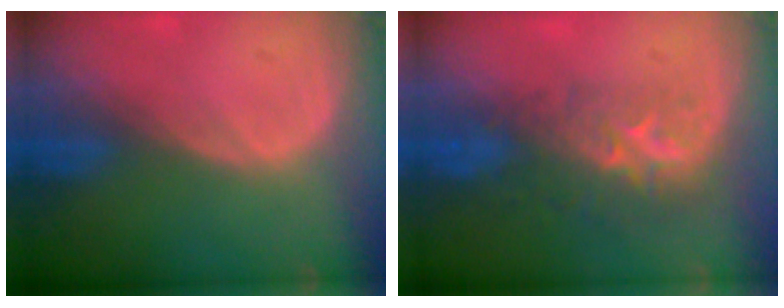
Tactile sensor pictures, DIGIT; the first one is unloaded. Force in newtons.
{"total": 8.8, "press": 7.2, "slide": 4.9}